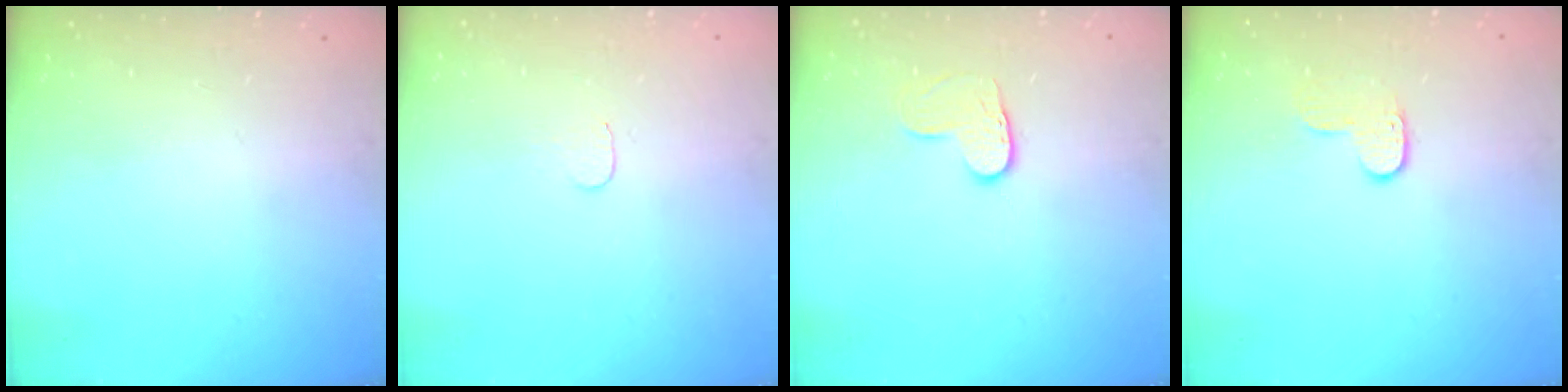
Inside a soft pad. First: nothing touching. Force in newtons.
{"total": 3.0, "press": 3.0, "slide": 0.3}
{"total": 6.6, "press": 6.6, "slide": 0.3}
{"total": 6.1, "press": 6.1, "slide": 0.2}